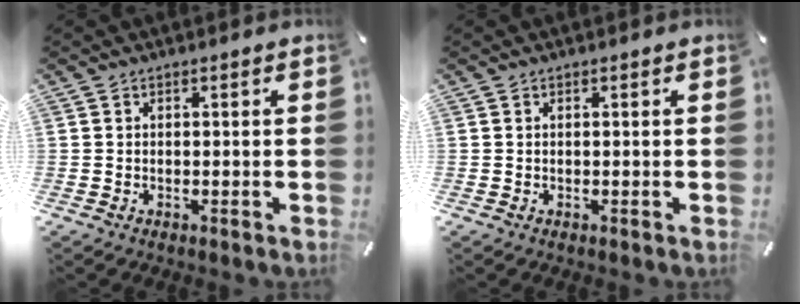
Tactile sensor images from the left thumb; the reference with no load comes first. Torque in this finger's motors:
{"motor_torque": [0.00, 0.01, 0.00, 0.00, 0.00]}